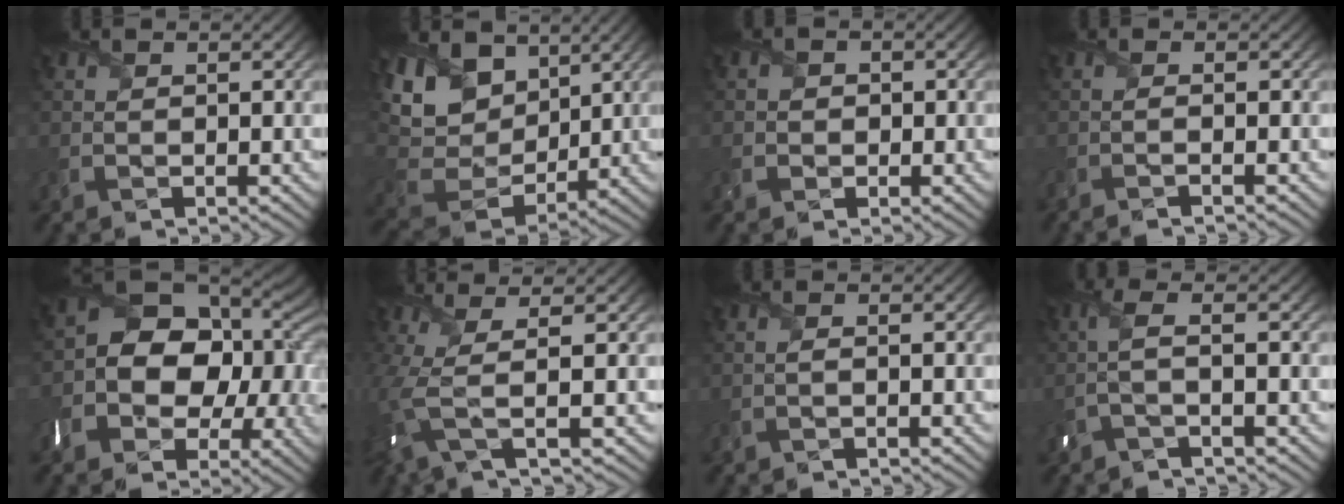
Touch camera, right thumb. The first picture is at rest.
{"total": 13.4, "force": [6.0, 9.2, 7.7], "torque": [-0.224, 0.028, 0.116]}
{"total": 2.3, "force": [-0.6, 2.2, 0.5], "torque": [-0.001, -0.002, -0.015]}
{"total": 1.7, "force": [-0.7, 0.4, 1.5], "torque": [-0.015, -0.007, -0.025]}
{"total": 14.7, "force": [-1.2, 11.3, 9.4], "torque": [-0.148, -0.023, -0.012]}
{"total": 7.0, "force": [-0.4, 1.3, 6.8], "torque": [-0.134, 0.001, -0.022]}
{"total": 0.9, "force": [-0.4, 0.1, 0.8], "torque": [-0.013, -0.004, -0.012]}
{"total": 3.2, "force": [-0.7, 0.6, 3.1], "torque": [-0.060, 0.001, -0.031]}